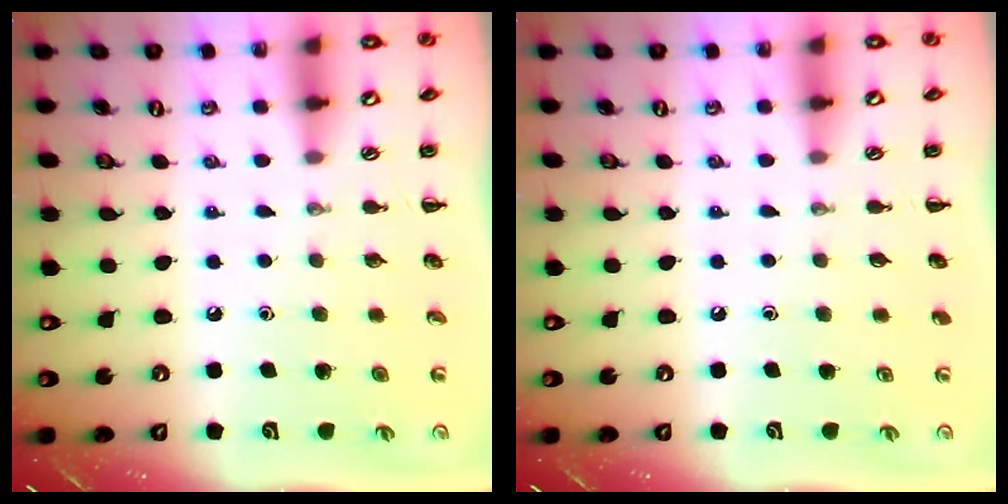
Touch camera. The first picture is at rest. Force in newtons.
{"total": 0.0}